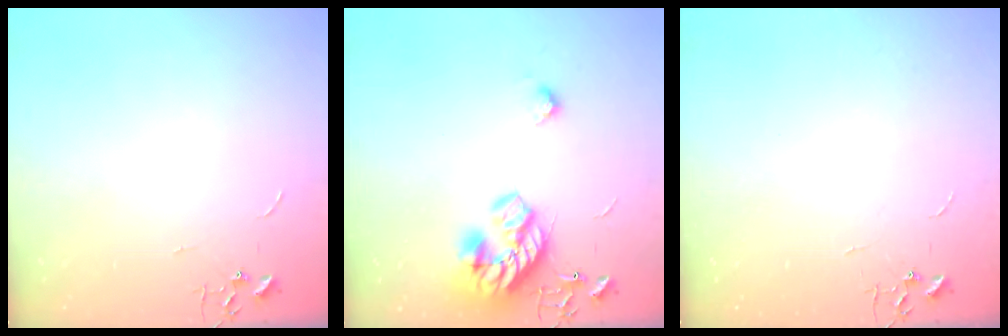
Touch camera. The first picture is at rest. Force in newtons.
{"total": 17.4, "press": 17.4, "slide": 0.4}
{"total": 0.0}